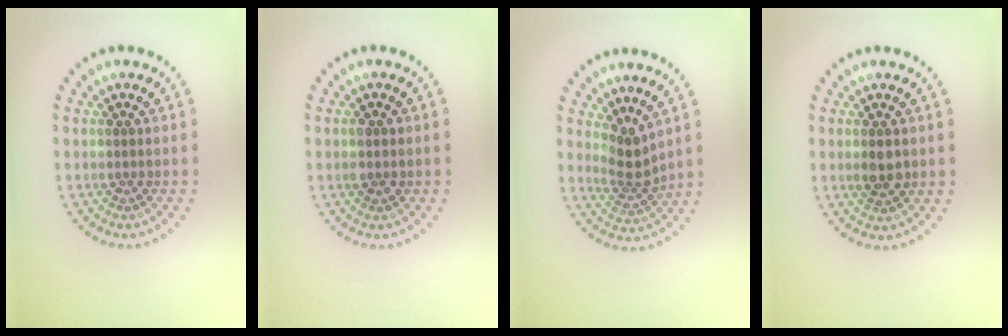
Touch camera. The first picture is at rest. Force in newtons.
{"total": 1.3, "press": 1.3, "slide": 0.1}
{"total": 2.5, "press": 1.8, "slide": 1.8}
{"total": 1.9, "press": 1.9, "slide": 0.3}